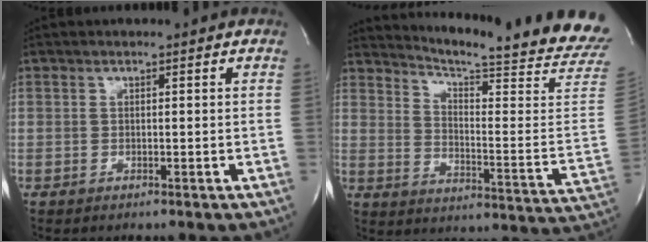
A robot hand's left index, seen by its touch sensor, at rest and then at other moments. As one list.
[{"total": 22.9, "force": [21.3, -0.5, 8.5], "torque": [-0.137, -0.128, 0.260]}]